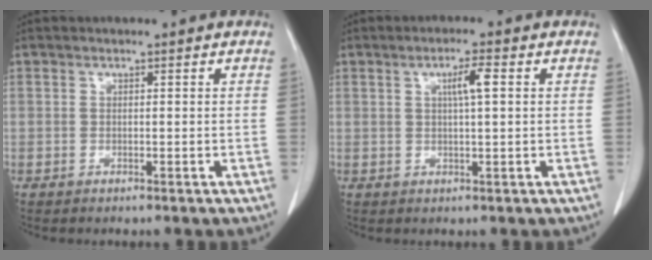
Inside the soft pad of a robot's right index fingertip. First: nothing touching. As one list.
[{"total": 3.4, "force": [0.9, 0.2, 3.3], "torque": [-0.057, 0.003, 0.015]}]